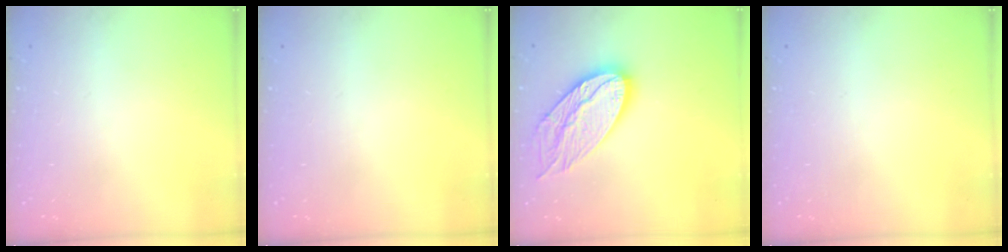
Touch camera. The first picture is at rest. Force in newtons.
{"total": 0.0}
{"total": 17.6, "press": 17.6, "slide": 1.4}
{"total": 0.0}